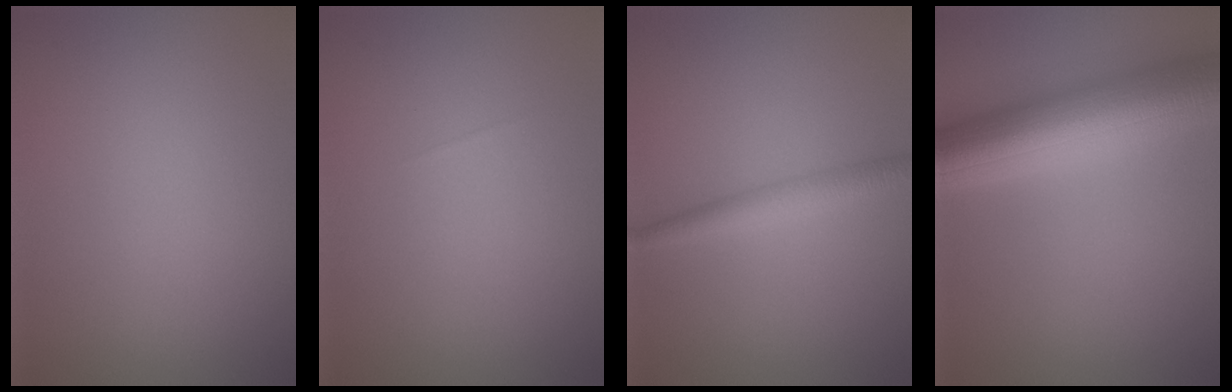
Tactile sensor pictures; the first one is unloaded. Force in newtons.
{"total": 0.0}
{"total": 2.5, "press": 2.5, "slide": 0.0}
{"total": 10.4, "press": 10.4, "slide": 0.1}